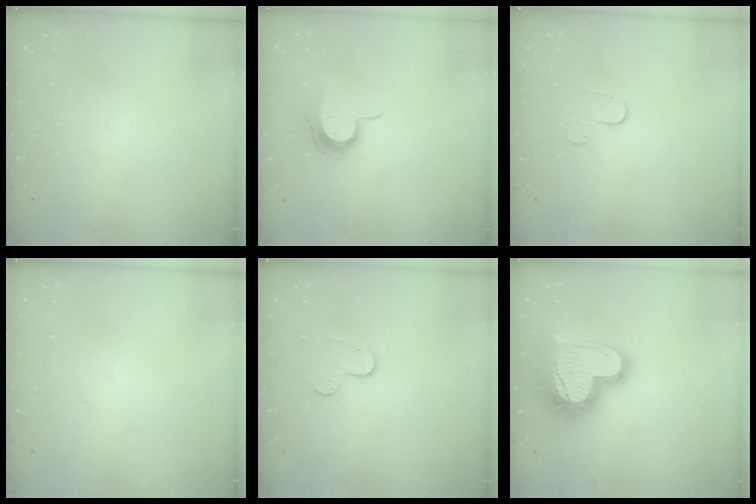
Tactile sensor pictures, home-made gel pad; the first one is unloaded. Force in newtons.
{"total": 8.5, "press": 8.5, "slide": 0.8}
{"total": 4.0, "press": 4.0, "slide": 0.4}
{"total": 0.0}
{"total": 5.5, "press": 5.5, "slide": 0.5}
{"total": 21.1, "press": 21.0, "slide": 1.7}